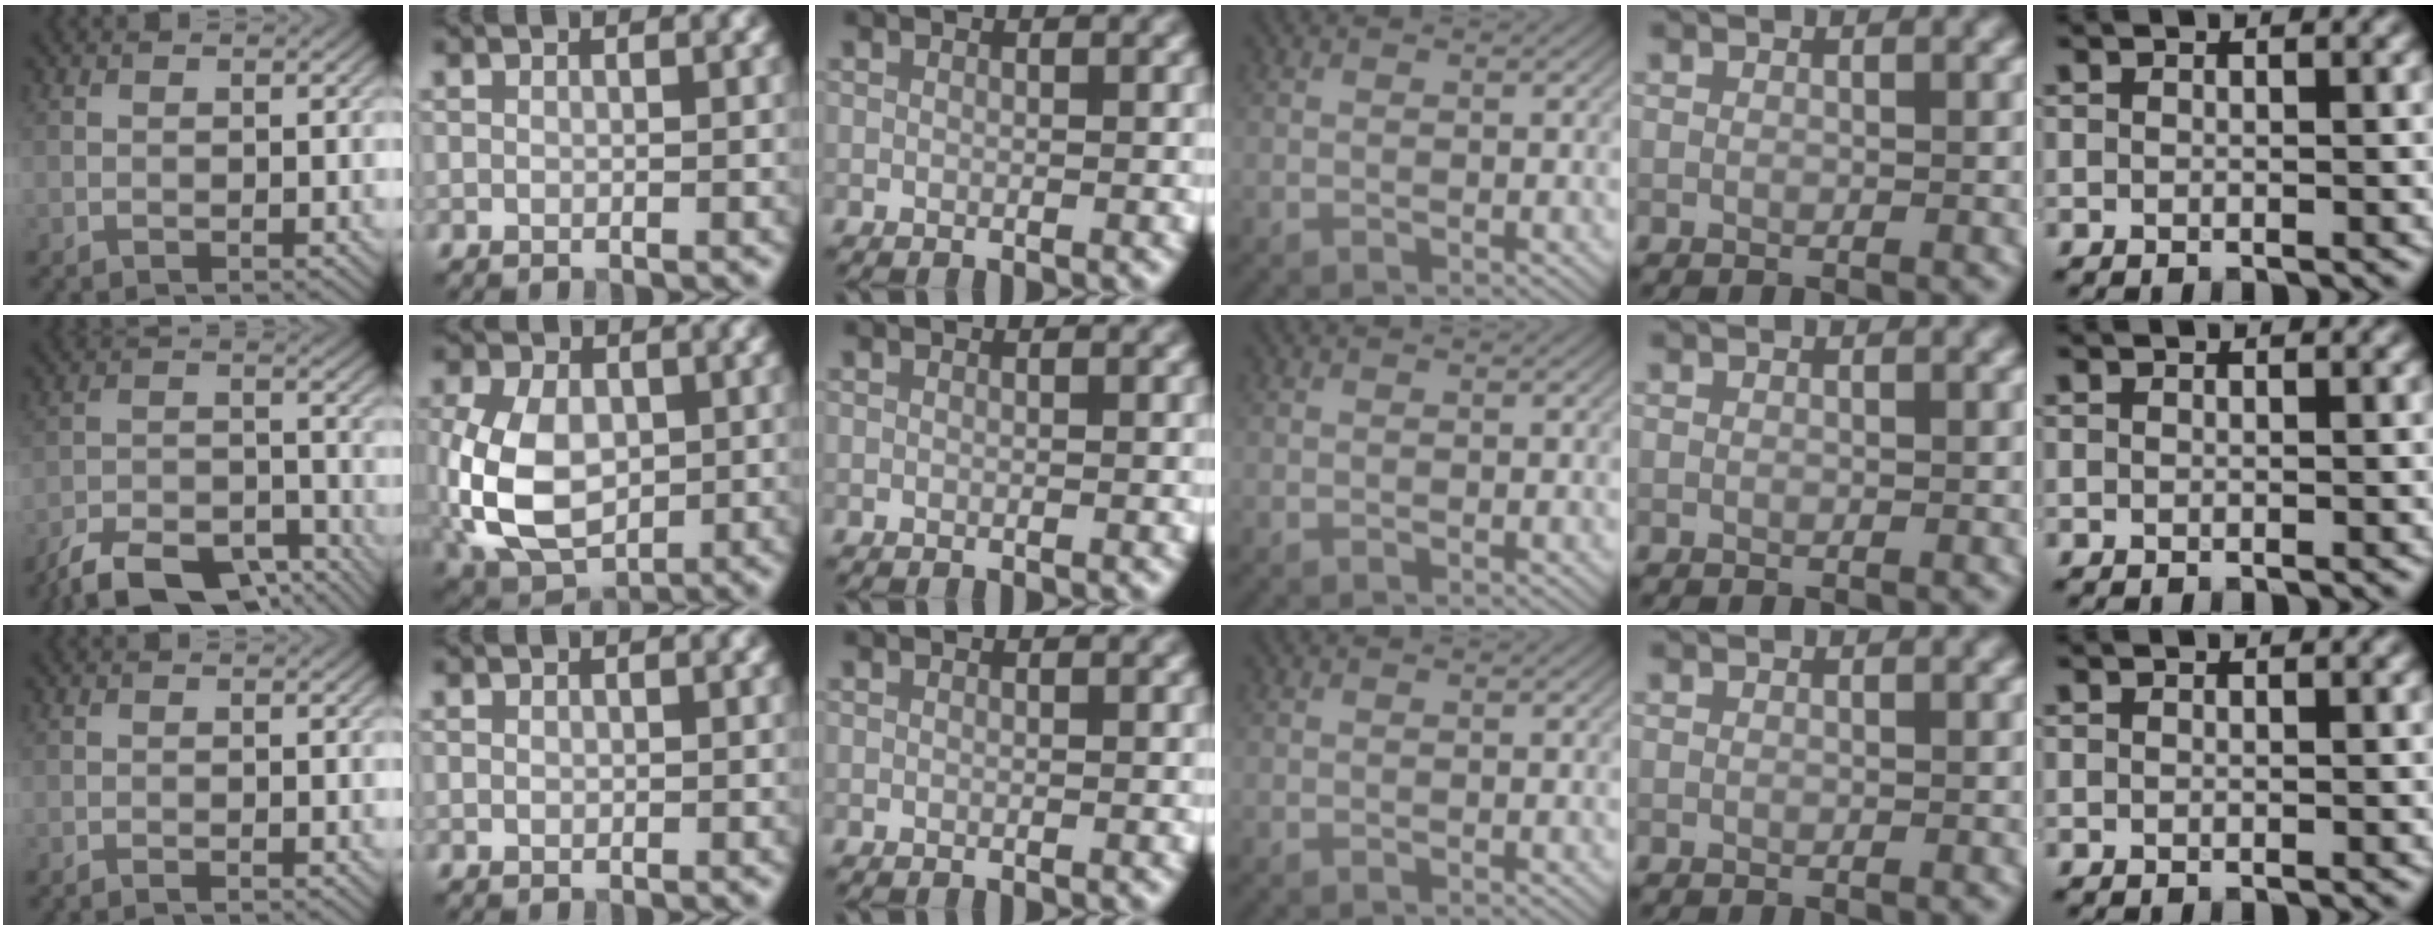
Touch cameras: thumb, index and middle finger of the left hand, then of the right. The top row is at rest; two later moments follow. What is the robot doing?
{"motion": "lift_and_place", "object": "coin"}